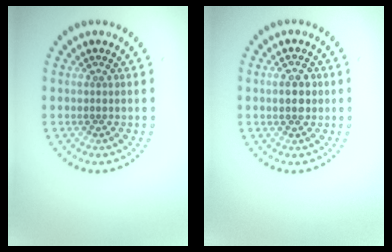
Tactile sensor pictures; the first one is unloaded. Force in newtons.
{"total": 2.1, "press": 2.1, "slide": 0.3}